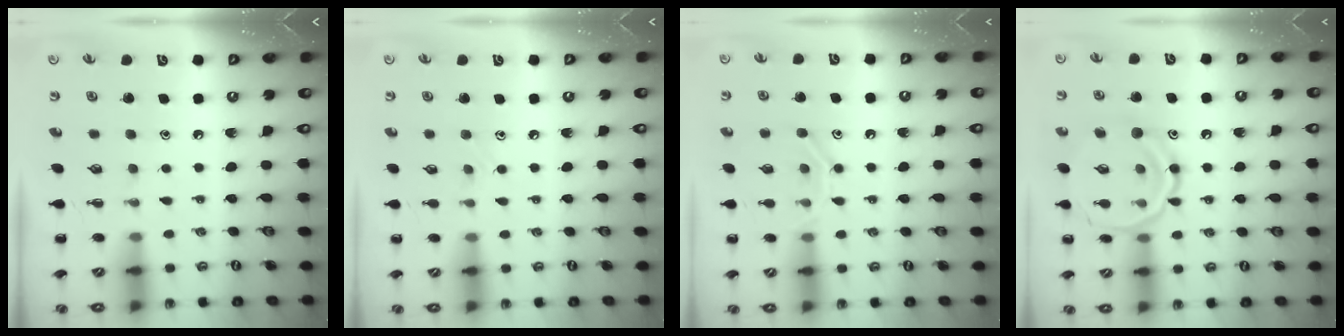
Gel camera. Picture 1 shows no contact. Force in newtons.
{"total": 3.6, "press": 3.4, "slide": 1.1}
{"total": 10.4, "press": 10.3, "slide": 1.6}
{"total": 14.2, "press": 14.2, "slide": 1.4}